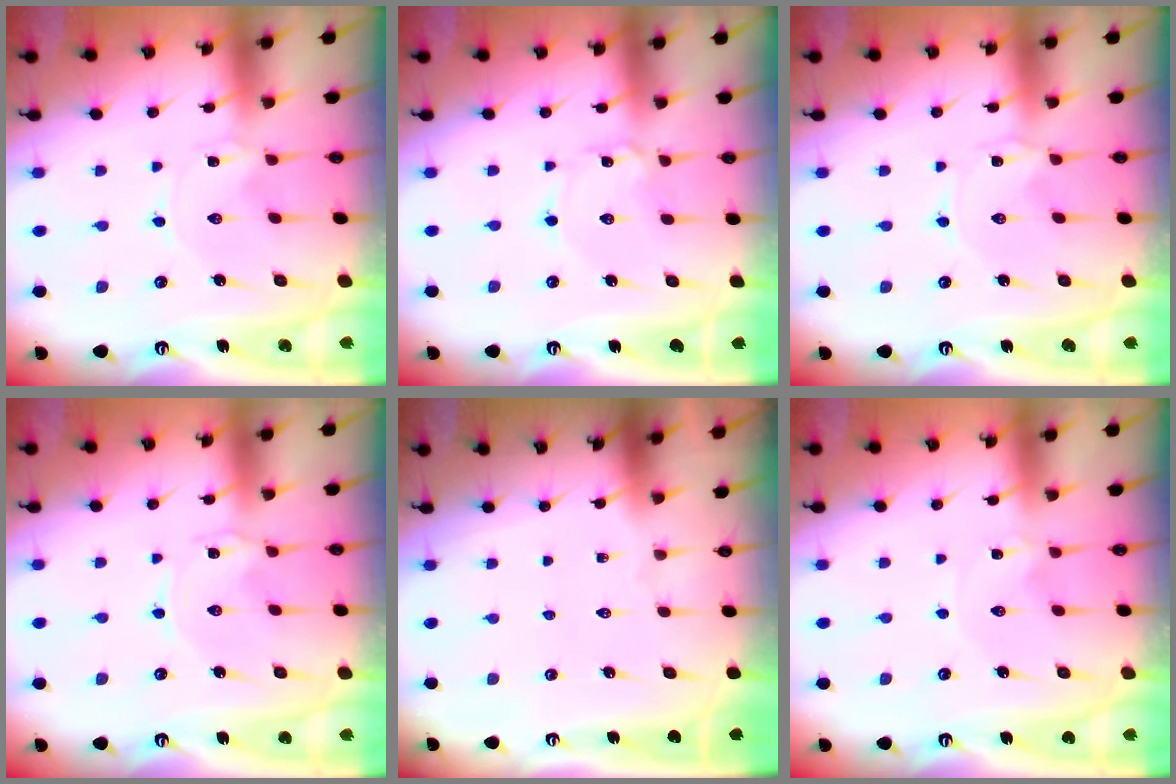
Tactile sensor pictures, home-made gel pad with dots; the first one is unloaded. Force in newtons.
{"total": 1.2, "press": 1.2, "slide": 0.1}
{"total": 0.0}
{"total": 0.5, "press": 0.5, "slide": 0.1}
{"total": 0.0}
{"total": 0.6, "press": 0.6, "slide": 0.1}